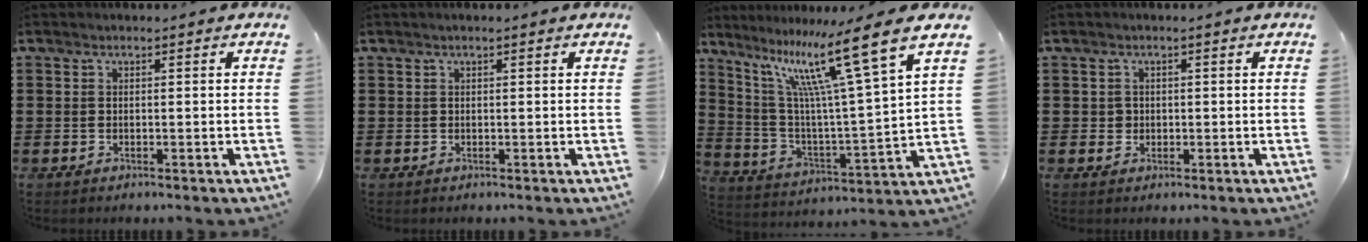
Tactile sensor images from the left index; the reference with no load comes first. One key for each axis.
{"total": 0.6, "fx": 0.3, "fy": 0.0, "fz": 0.5, "tx": -0.010, "ty": 0.000, "tz": 0.006}
{"total": 14.4, "fx": 9.3, "fy": 0.5, "fz": 10.9, "tx": -0.224, "ty": -0.054, "tz": 0.140}
{"total": 1.2, "fx": 0.1, "fy": 1.2, "fz": 0.3, "tx": -0.010, "ty": 0.007, "tz": 0.001}